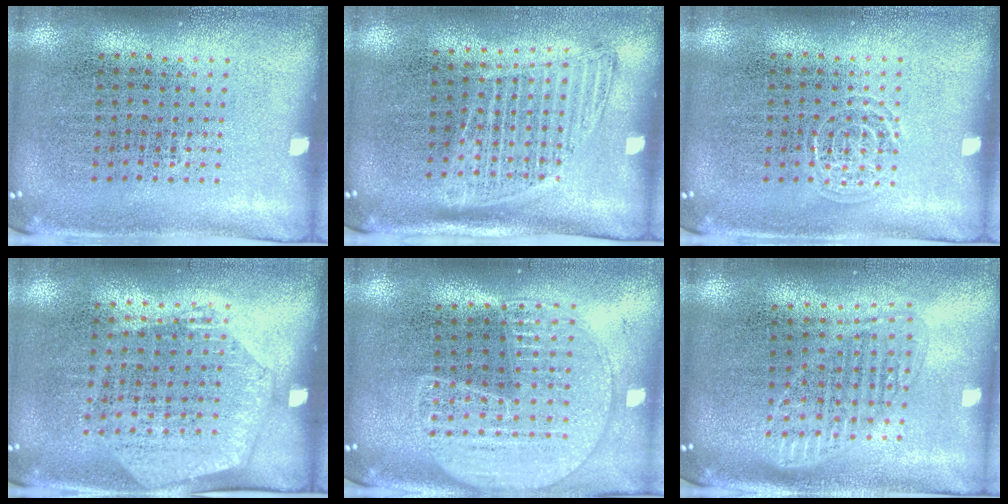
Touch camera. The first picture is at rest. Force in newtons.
{"total": 1.3, "press": 1.1, "slide": 0.7}
{"total": 1.3, "press": 1.3, "slide": 0.2}
{"total": 1.5, "press": 1.3, "slide": 0.7}
{"total": 1.7, "press": 1.6, "slide": 0.6}
{"total": 1.6, "press": 1.3, "slide": 0.8}